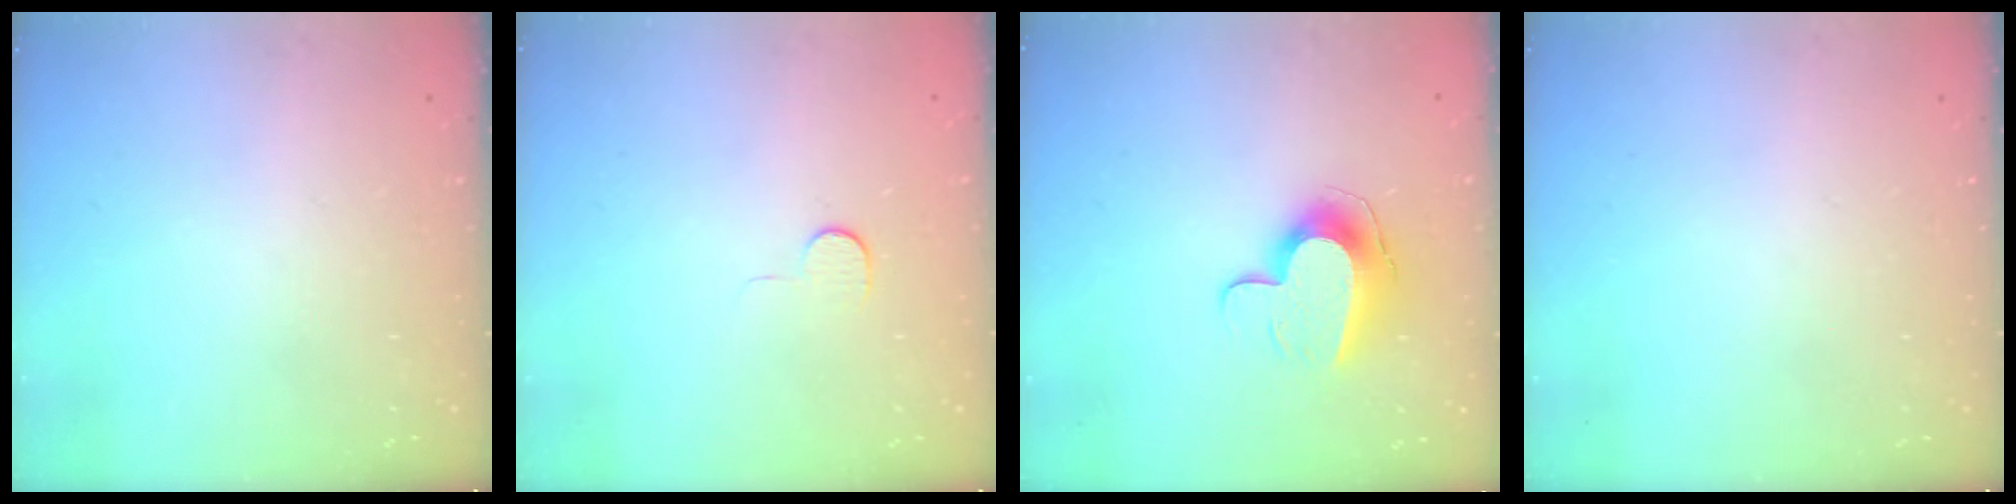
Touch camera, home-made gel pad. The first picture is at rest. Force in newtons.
{"total": 5.6, "press": 5.6, "slide": 0.4}
{"total": 11.7, "press": 11.7, "slide": 0.7}
{"total": 0.0}